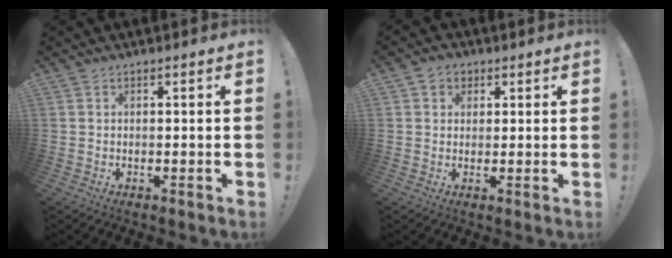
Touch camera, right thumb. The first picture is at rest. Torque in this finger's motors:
{"motor_torque": [-0.33, 0.29, 0.09, 0.14, 0.00]}